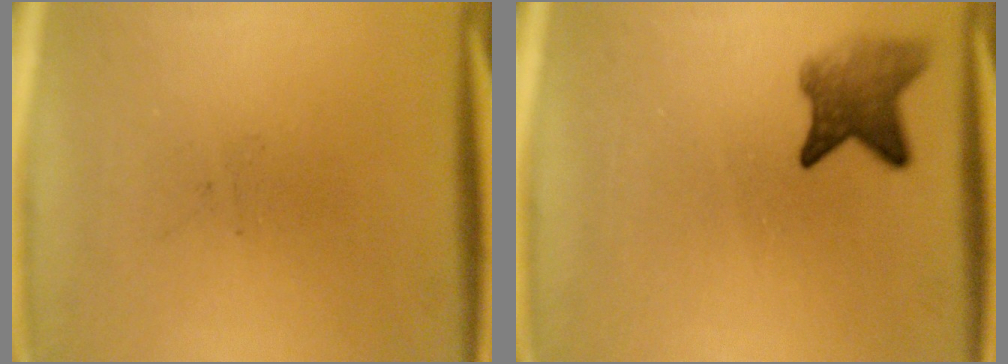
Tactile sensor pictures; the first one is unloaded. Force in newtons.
{"total": 4.5}